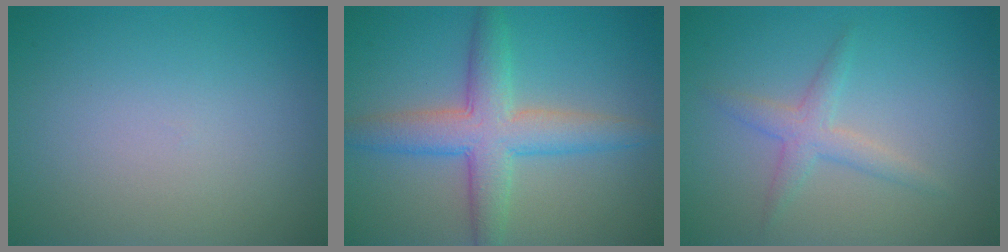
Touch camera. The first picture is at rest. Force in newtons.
{"total": 5.7, "press": 5.7, "slide": 0.3}
{"total": 2.2, "press": 2.2, "slide": 0.1}